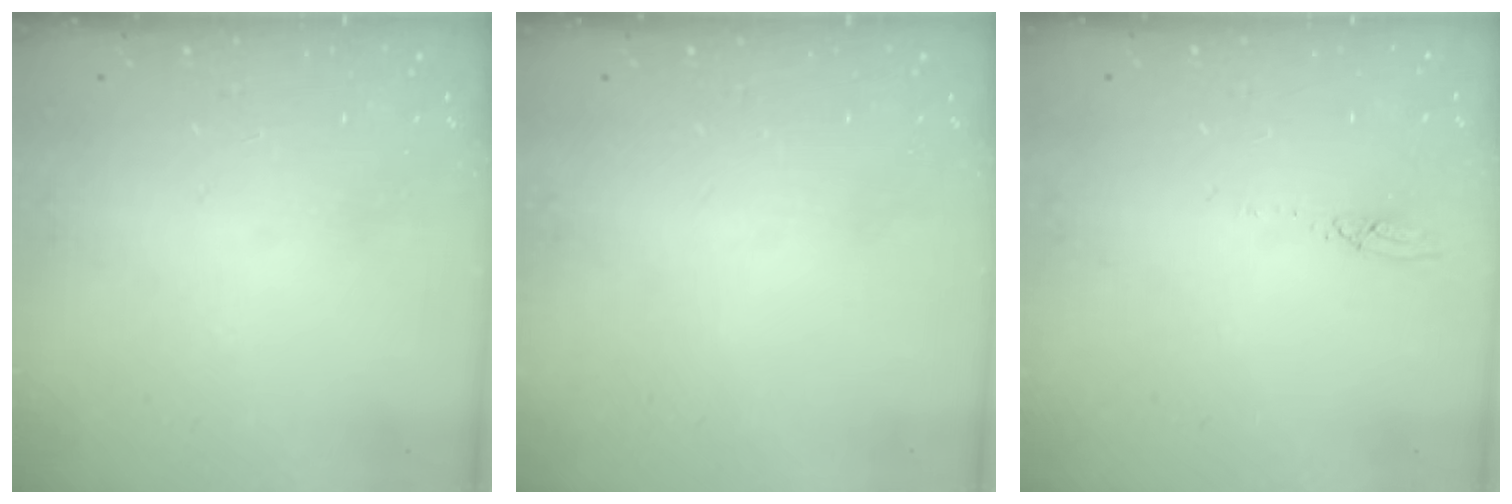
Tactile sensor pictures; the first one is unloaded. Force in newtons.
{"total": 0.0}
{"total": 2.7, "press": 2.7, "slide": 0.2}